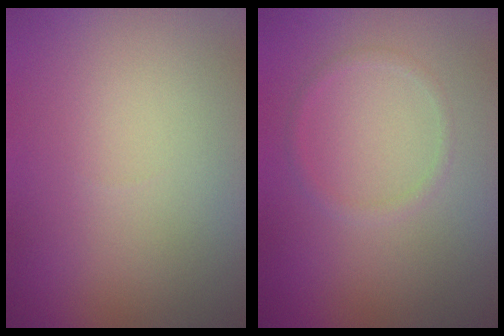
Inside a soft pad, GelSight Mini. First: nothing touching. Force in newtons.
{"total": 1.0, "press": 0.9, "slide": 0.0}